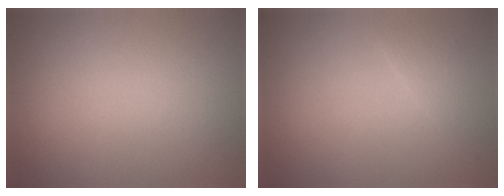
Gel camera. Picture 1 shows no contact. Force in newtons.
{"total": 0.9, "press": 0.9, "slide": 0.0}